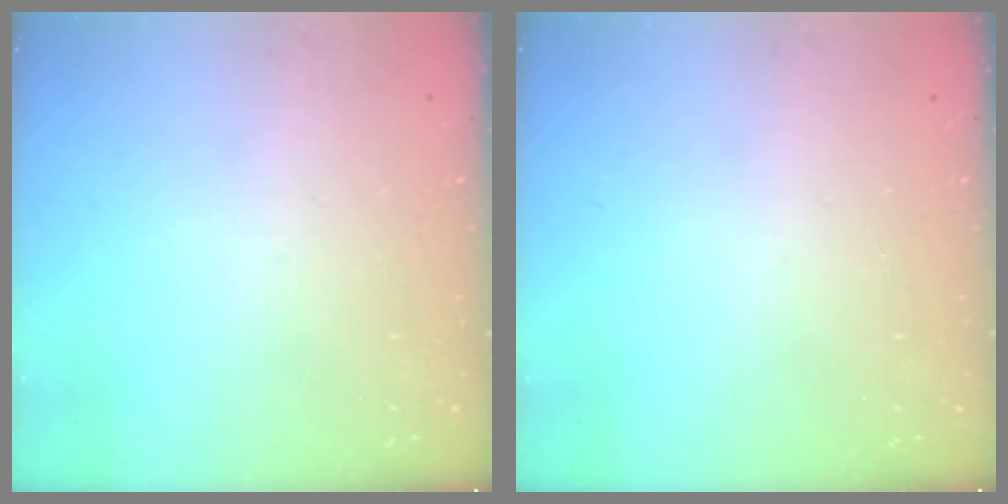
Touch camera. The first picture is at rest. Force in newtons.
{"total": 0.0}